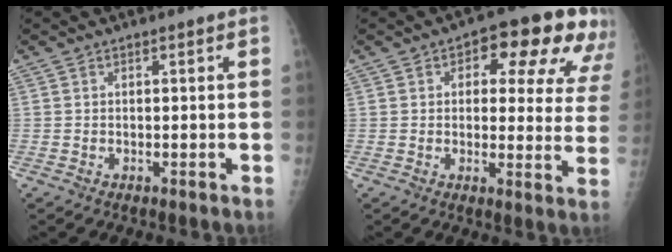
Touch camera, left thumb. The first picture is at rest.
{"total": 15.3, "force": [7.5, 7.7, 11.0], "torque": [-0.076, -0.008, 0.084]}